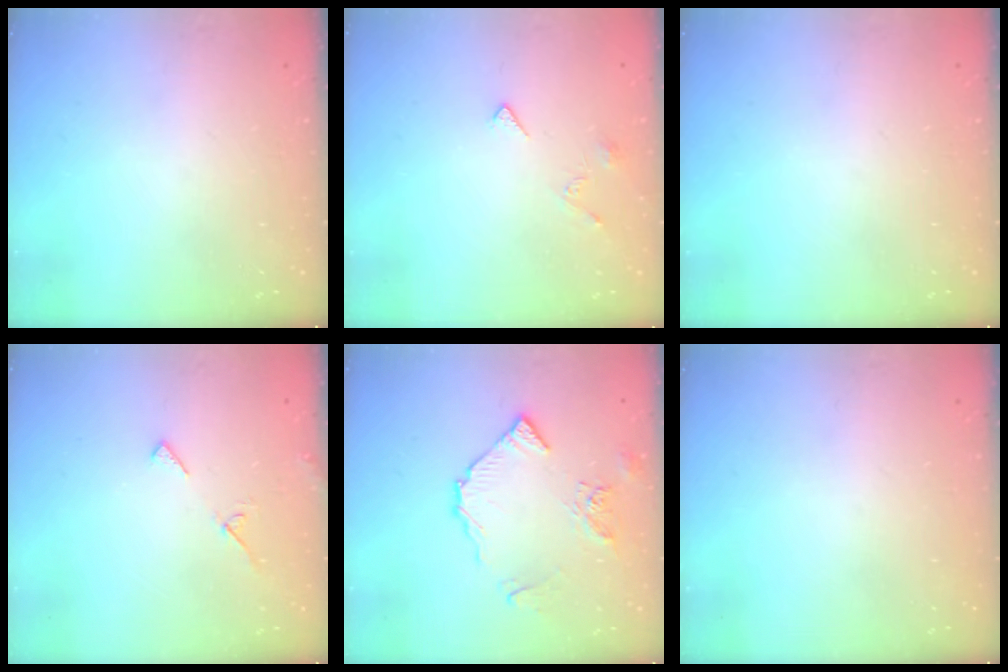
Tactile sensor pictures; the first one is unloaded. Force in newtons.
{"total": 3.0, "press": 3.0, "slide": 0.7}
{"total": 0.0}
{"total": 4.3, "press": 4.2, "slide": 0.4}
{"total": 10.1, "press": 10.0, "slide": 1.1}
{"total": 0.0}